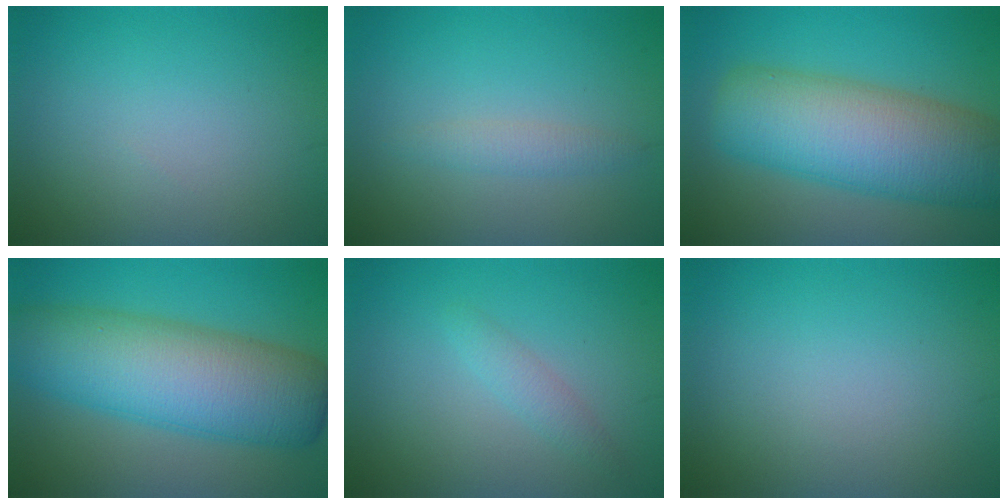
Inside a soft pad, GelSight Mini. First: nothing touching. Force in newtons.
{"total": 1.5, "press": 1.4, "slide": 0.1}
{"total": 11.6, "press": 11.6, "slide": 0.3}
{"total": 11.6, "press": 11.6, "slide": 0.2}
{"total": 1.6, "press": 1.6, "slide": 0.2}
{"total": 0.0}